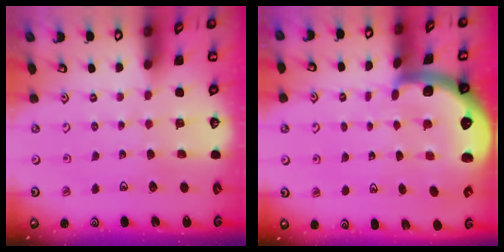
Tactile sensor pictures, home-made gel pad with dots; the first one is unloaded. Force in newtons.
{"total": 5.3, "press": 5.2, "slide": 0.9}